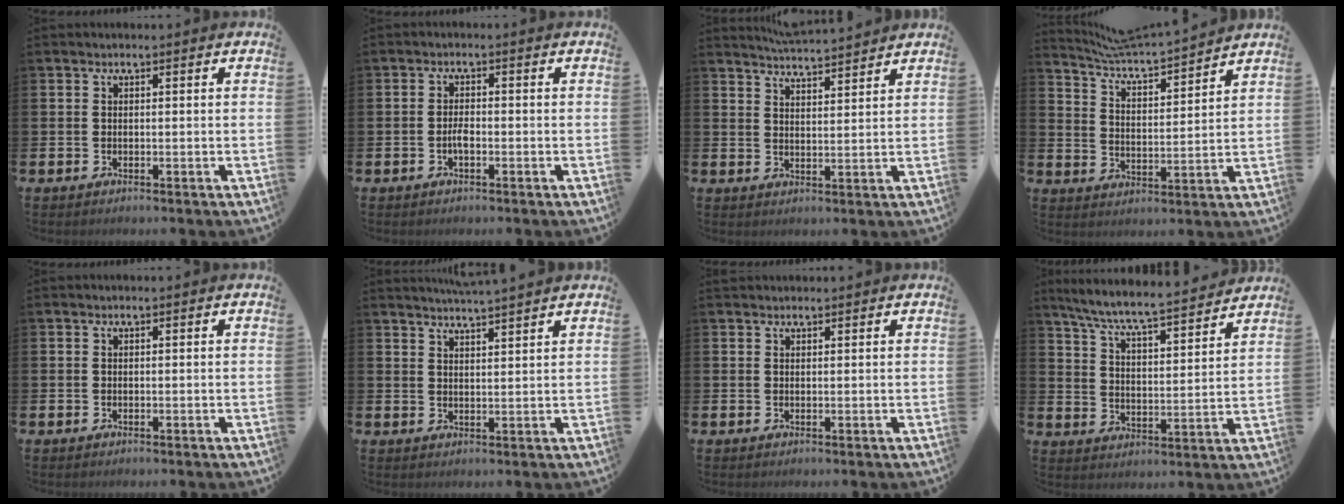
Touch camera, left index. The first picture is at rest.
{"total": 1.8, "force": [-0.6, 0.7, 1.5], "torque": [-0.028, 0.002, -0.013]}
{"total": 4.5, "force": [4.5, -0.2, 0.1], "torque": [-0.017, -0.027, 0.083]}
{"total": 5.6, "force": [5.5, 0.2, 1.0], "torque": [-0.045, -0.051, 0.091]}
{"total": 0.0}
{"total": 3.7, "force": [3.6, -0.7, 0.2], "torque": [-0.006, -0.019, 0.064]}
{"total": 1.0, "force": [1.0, 0.2, -0.1], "torque": [0.009, -0.002, 0.016]}
{"total": 7.2, "force": [6.8, 0.4, 2.5], "torque": [-0.081, -0.052, 0.115]}